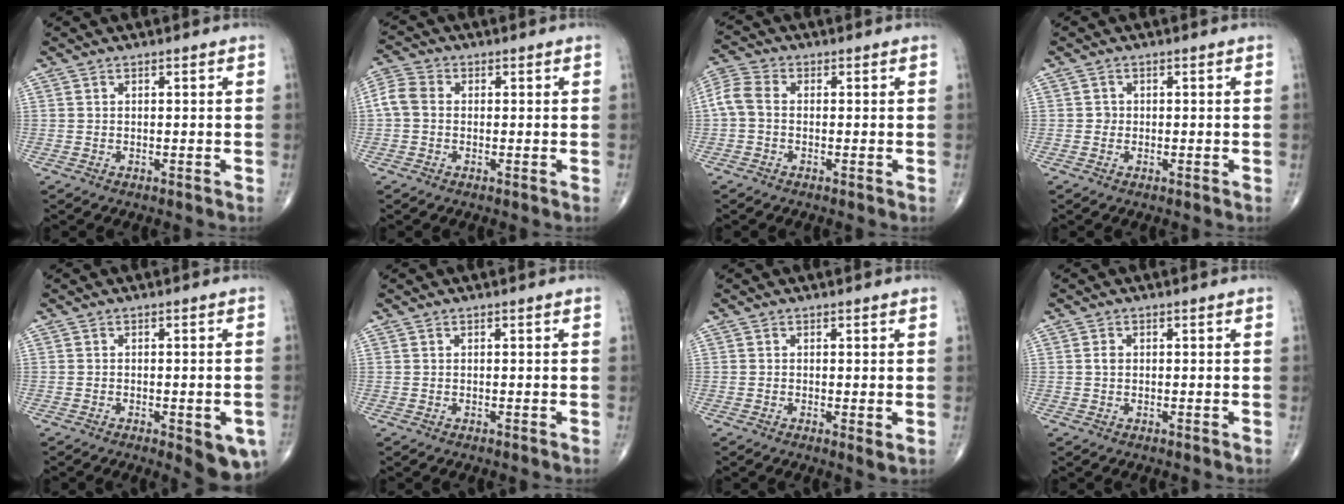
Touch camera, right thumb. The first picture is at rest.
{"total": 5.0, "force": [-0.1, 3.9, 3.1], "torque": [-0.068, 0.016, -0.012]}
{"total": 5.2, "force": [-0.4, 3.5, 3.8], "torque": [-0.088, 0.015, -0.019]}
{"total": 1.0, "force": [-0.1, 0.9, 0.2], "torque": [0.004, 0.003, -0.002]}
{"total": 7.5, "force": [-2.8, 2.6, 6.4], "torque": [-0.062, 0.000, -0.030]}
{"total": 0.0}
{"total": 1.6, "force": [-0.1, 0.4, 1.5], "torque": [-0.028, -0.008, -0.004]}
{"total": 1.1, "force": [0.1, 0.8, 0.7], "torque": [-0.012, 0.003, 0.000]}